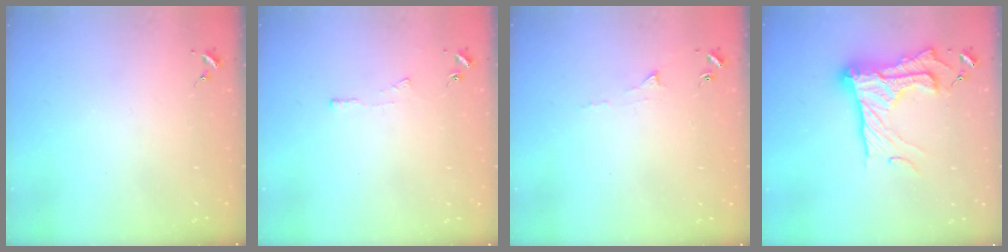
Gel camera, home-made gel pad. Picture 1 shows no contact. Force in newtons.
{"total": 3.0, "press": 3.0, "slide": 0.3}
{"total": 3.5, "press": 3.5, "slide": 0.5}
{"total": 24.2, "press": 24.1, "slide": 1.7}